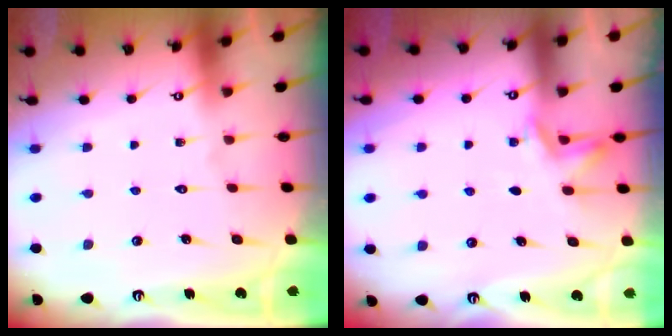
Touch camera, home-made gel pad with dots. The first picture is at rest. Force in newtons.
{"total": 4.1, "press": 3.8, "slide": 1.5}